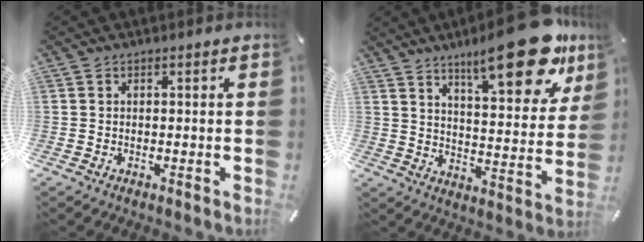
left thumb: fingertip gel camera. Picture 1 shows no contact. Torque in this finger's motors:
{"motor_torque": [3.16, 1.85, 0.91, -0.08, 0.18]}